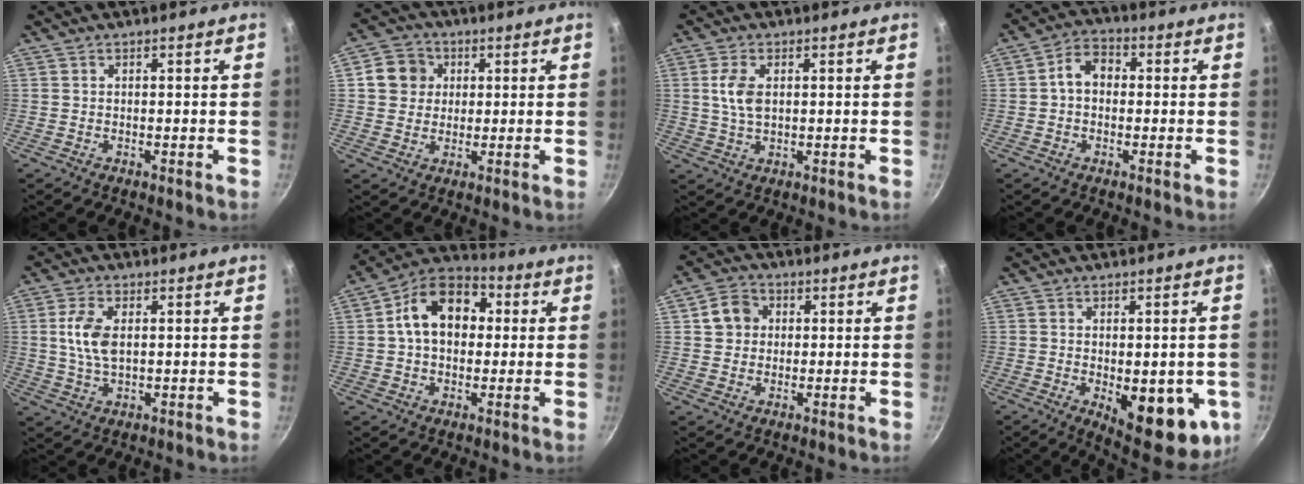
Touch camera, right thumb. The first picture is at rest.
{"total": 7.0, "force": [1.7, 6.4, 2.4], "torque": [-0.006, 0.008, 0.020]}
{"total": 5.5, "force": [1.0, 3.2, 4.4], "torque": [-0.085, 0.001, 0.019]}
{"total": 5.8, "force": [0.1, 4.4, 3.8], "torque": [-0.042, 0.019, -0.012]}
{"total": 7.2, "force": [1.1, 4.0, 5.9], "torque": [-0.116, 0.003, 0.020]}
{"total": 14.5, "force": [2.3, 10.3, 10.0], "torque": [-0.125, 0.029, 0.015]}
{"total": 5.7, "force": [1.1, 5.1, 2.4], "torque": [-0.016, 0.011, 0.010]}
{"total": 16.0, "force": [-3.4, 7.1, 13.9], "torque": [-0.137, -0.018, -0.032]}